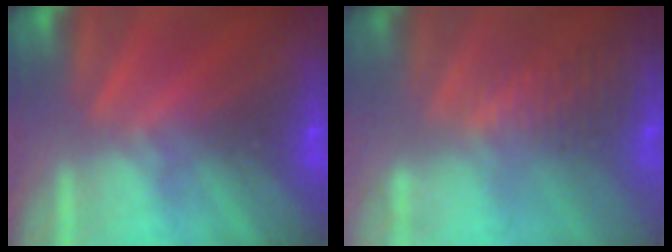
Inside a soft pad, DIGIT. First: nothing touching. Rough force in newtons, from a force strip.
{"total": 3.0}